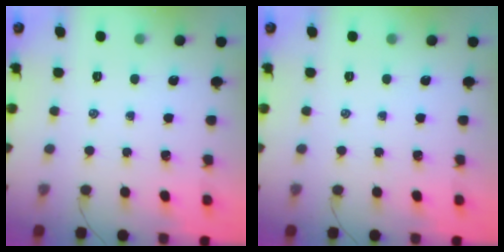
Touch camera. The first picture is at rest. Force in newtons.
{"total": 0.0}